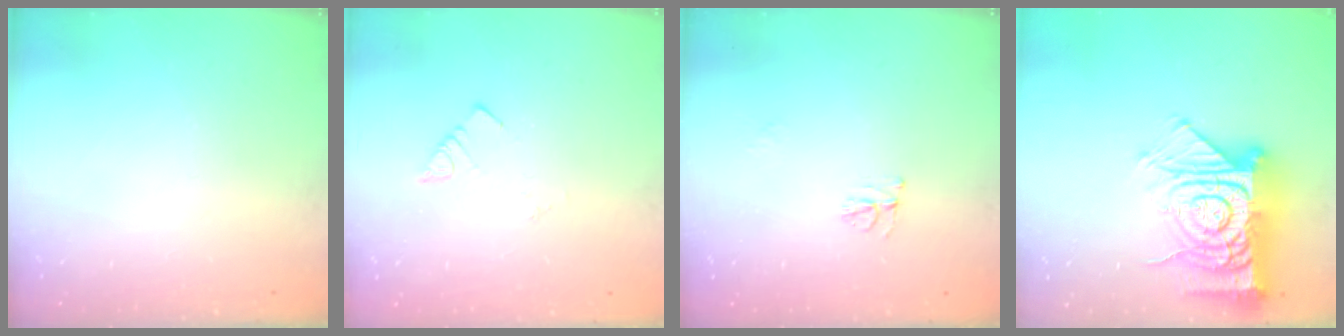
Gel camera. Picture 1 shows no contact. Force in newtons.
{"total": 1.9, "press": 1.9, "slide": 0.1}
{"total": 4.7, "press": 4.6, "slide": 0.4}
{"total": 21.4, "press": 21.3, "slide": 2.0}